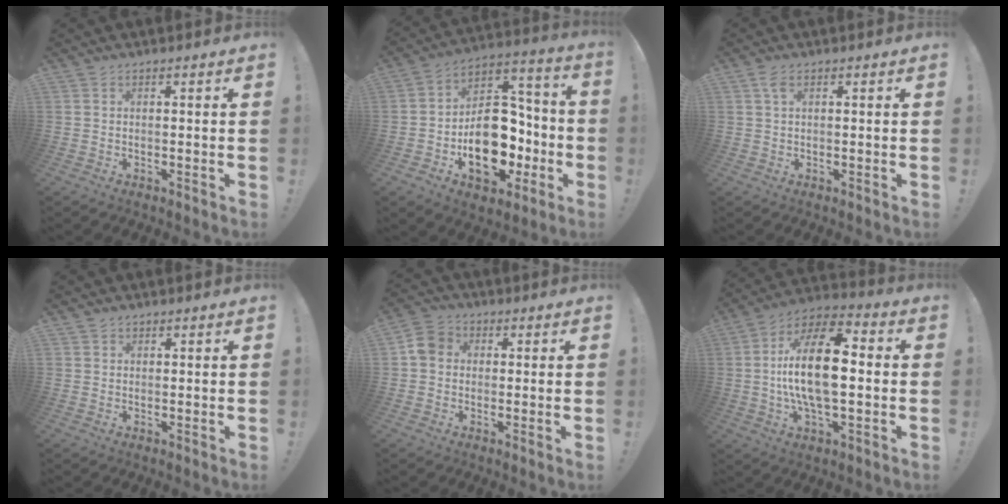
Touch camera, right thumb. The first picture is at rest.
{"total": 21.2, "force": [-6.9, 14.2, 14.1], "torque": [-0.206, 0.045, -0.095]}
{"total": 2.6, "force": [1.1, 1.3, 2.0], "torque": [-0.034, 0.001, 0.018]}
{"total": 1.0, "force": [0.7, 0.8, 0.0], "torque": [0.002, -0.002, 0.013]}
{"total": 6.4, "force": [0.3, 5.6, 3.1], "torque": [-0.051, 0.018, 0.008]}
{"total": 19.0, "force": [-0.3, 8.2, 17.1], "torque": [-0.320, 0.005, -0.015]}